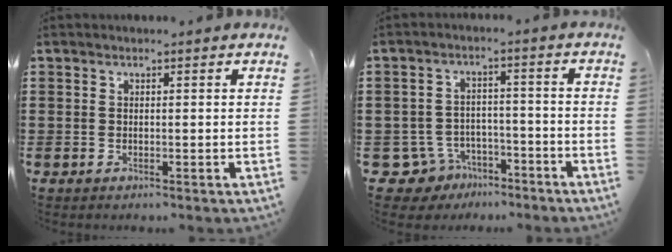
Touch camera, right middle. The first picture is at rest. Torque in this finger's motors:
{"motor_torque": [-0.30, 0.05, -0.01, -0.03]}